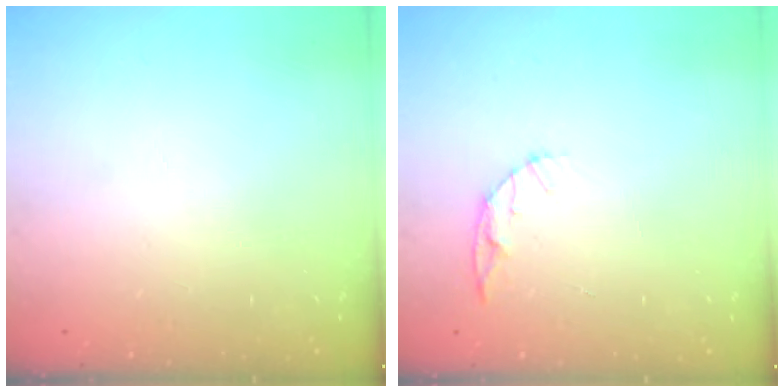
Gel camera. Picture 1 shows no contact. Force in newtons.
{"total": 5.0, "press": 5.0, "slide": 0.4}